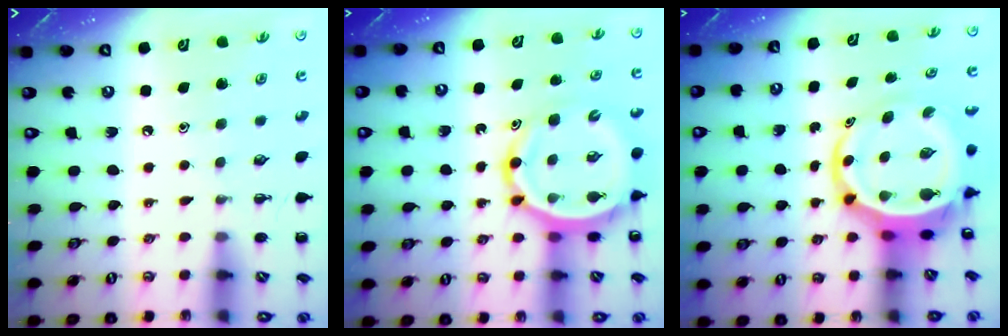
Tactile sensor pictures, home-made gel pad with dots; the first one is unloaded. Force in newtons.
{"total": 11.2, "press": 10.7, "slide": 3.5}
{"total": 8.9, "press": 8.4, "slide": 2.9}